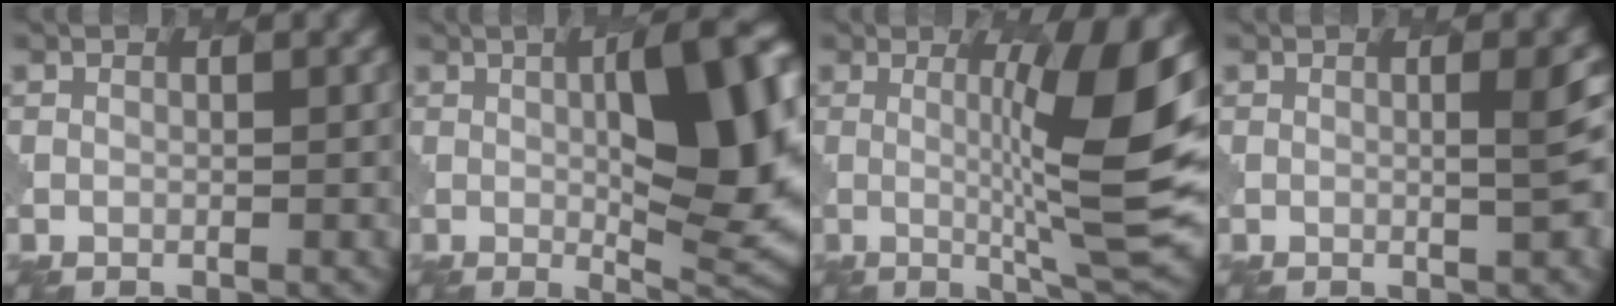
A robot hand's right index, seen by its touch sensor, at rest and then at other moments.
{"total": 13.0, "force": [1.1, 4.0, 12.3], "torque": [-0.144, 0.006, 0.020]}
{"total": 9.9, "force": [0.8, 1.5, 9.8], "torque": [-0.127, -0.008, 0.019]}
{"total": 3.6, "force": [0.3, 0.9, 3.5], "torque": [-0.035, 0.005, 0.005]}